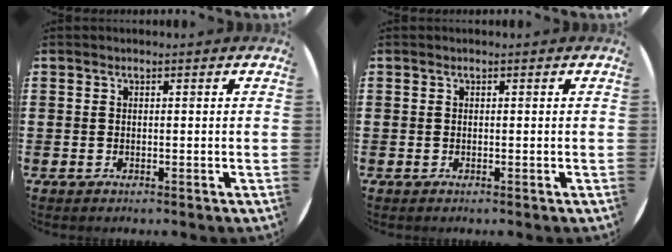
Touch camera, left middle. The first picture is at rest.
{"total": 0.0}